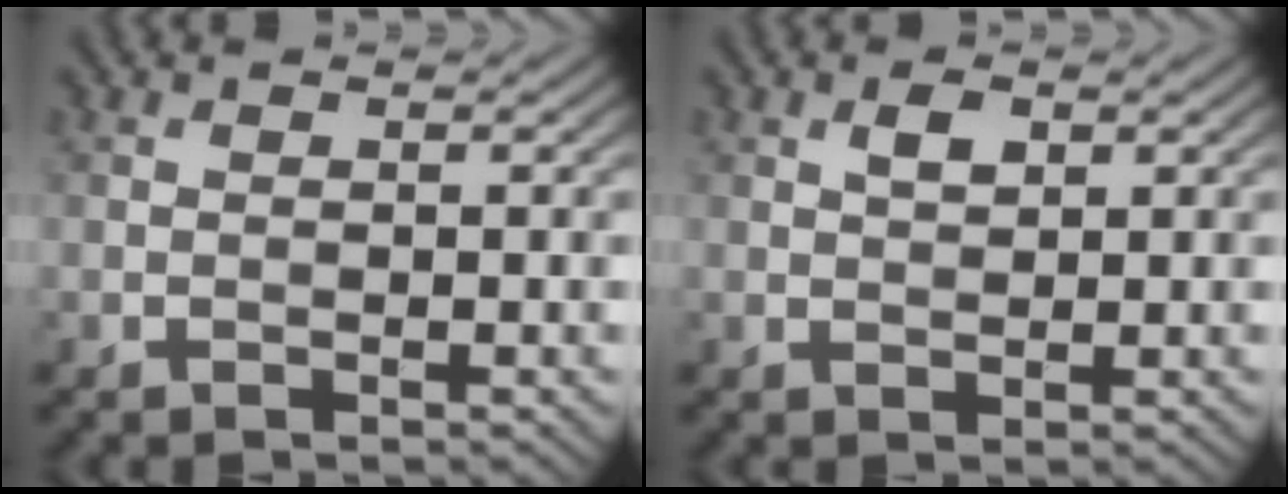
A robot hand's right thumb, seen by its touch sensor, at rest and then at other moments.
{"total": 1.8, "force": [0.8, 1.0, 1.3], "torque": [-0.025, 0.001, 0.016]}